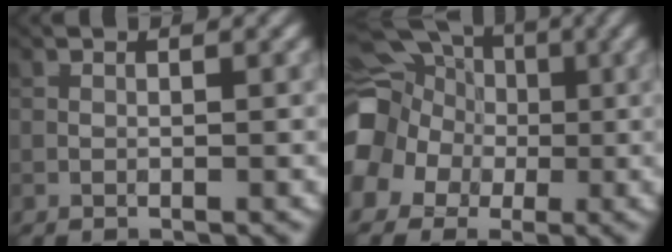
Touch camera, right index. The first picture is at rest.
{"total": 16.7, "force": [-1.2, 15.7, 5.8], "torque": [-0.157, -0.008, -0.061]}